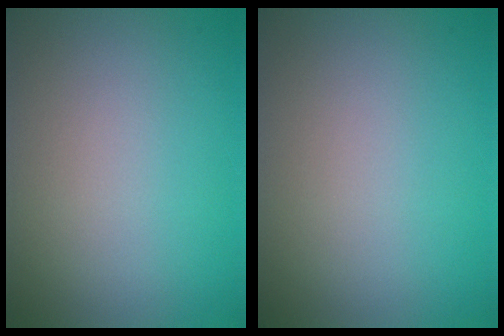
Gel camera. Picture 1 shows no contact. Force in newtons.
{"total": 0.0}